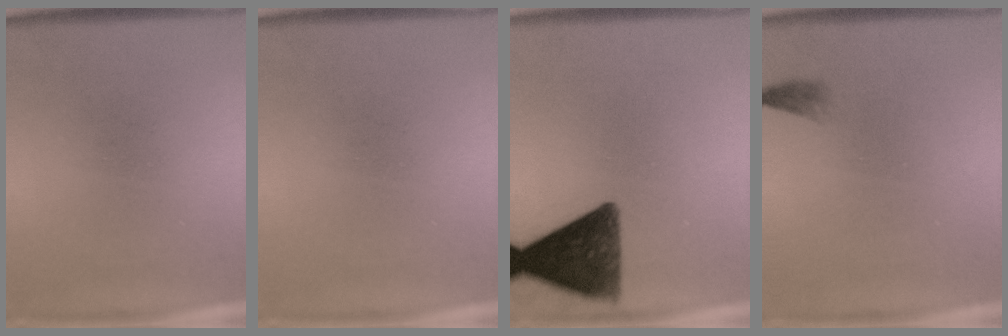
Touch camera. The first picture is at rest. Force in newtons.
{"total": 0.0}
{"total": 11.8}
{"total": 1.1}